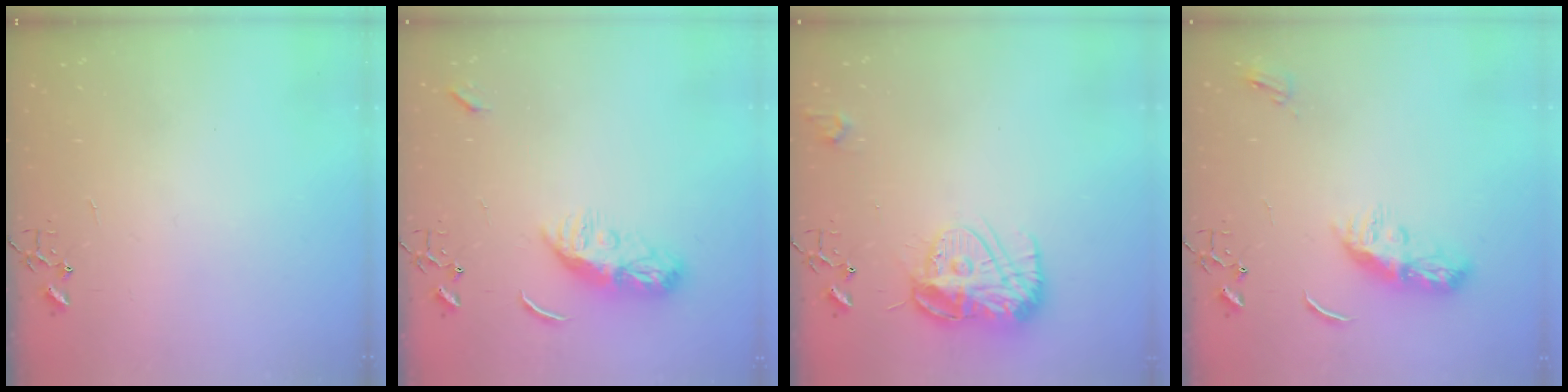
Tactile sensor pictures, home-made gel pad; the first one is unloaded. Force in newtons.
{"total": 9.6, "press": 9.6, "slide": 0.7}
{"total": 13.8, "press": 13.7, "slide": 1.3}
{"total": 9.6, "press": 9.6, "slide": 0.0}